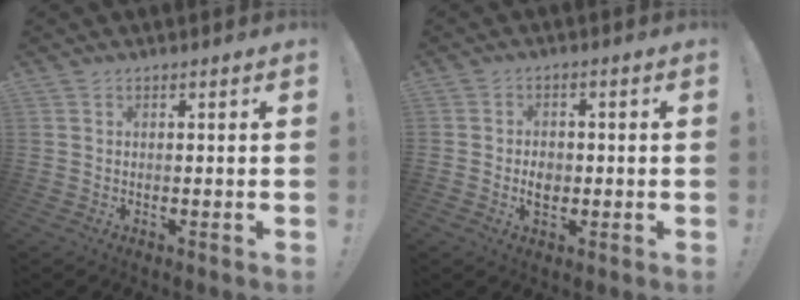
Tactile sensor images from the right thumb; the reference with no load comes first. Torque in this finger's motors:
{"motor_torque": [-0.07, 0.15, -0.08, 0.11, 0.13]}